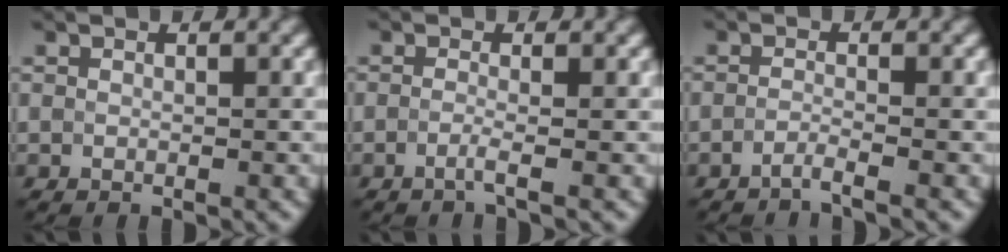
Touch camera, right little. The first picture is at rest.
{"total": 1.3, "force": [-1.2, -0.2, 0.3], "torque": [-0.007, -0.006, -0.023]}
{"total": 1.8, "force": [-1.8, -0.4, -0.2], "torque": [0.004, -0.003, -0.036]}